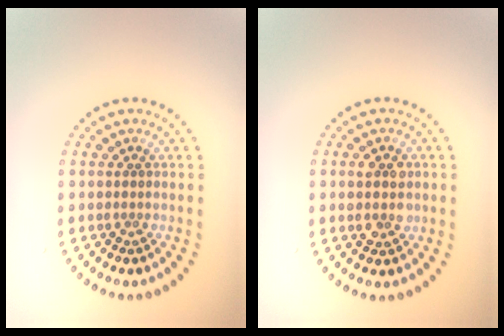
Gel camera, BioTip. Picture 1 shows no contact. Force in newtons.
{"total": 2.7, "press": 2.7, "slide": 0.3}